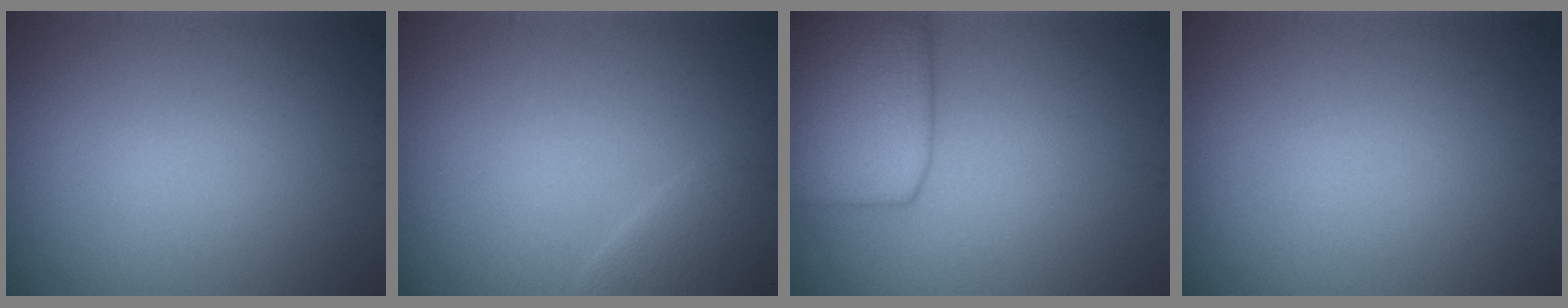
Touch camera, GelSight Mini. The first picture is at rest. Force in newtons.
{"total": 2.5, "press": 2.5, "slide": 0.2}
{"total": 7.8, "press": 7.8, "slide": 0.4}
{"total": 0.0}